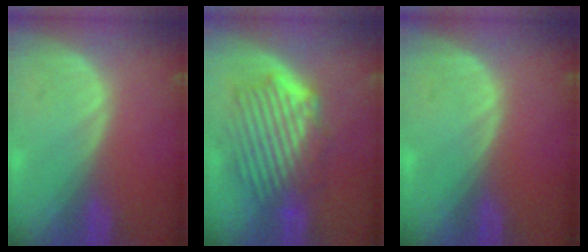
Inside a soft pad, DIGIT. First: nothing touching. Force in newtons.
{"total": 9.2, "press": 8.3, "slide": 4.0}
{"total": 0.0}